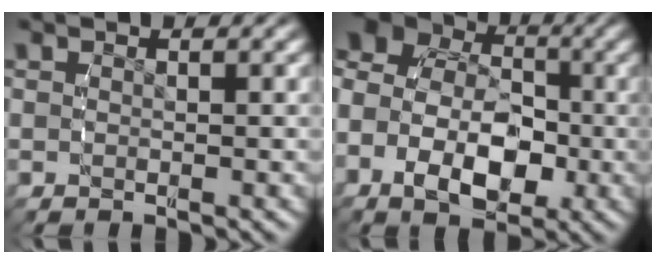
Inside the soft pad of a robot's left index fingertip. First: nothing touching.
{"total": 11.7, "force": [0.6, 8.9, 7.5], "torque": [-0.127, 0.004, -0.010]}